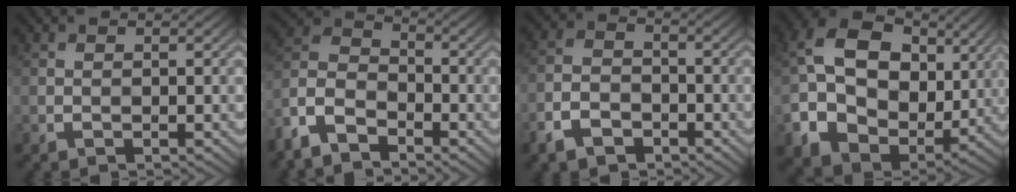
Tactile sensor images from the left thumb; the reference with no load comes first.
{"total": 8.9, "force": [-6.3, 4.4, 4.6], "torque": [-0.112, -0.010, -0.146]}
{"total": 5.2, "force": [-3.5, 3.1, 2.4], "torque": [-0.052, -0.003, -0.077]}
{"total": 14.0, "force": [1.3, 10.5, 9.2], "torque": [-0.197, -0.001, 0.022]}